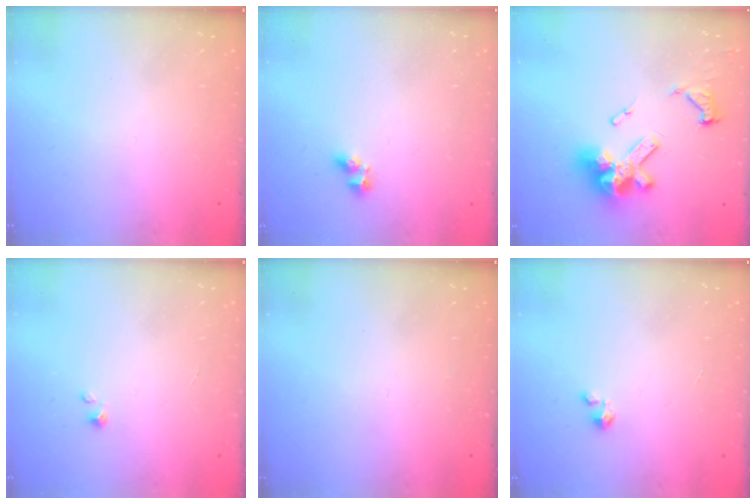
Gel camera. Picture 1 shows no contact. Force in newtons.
{"total": 5.0, "press": 5.0, "slide": 0.4}
{"total": 13.6, "press": 13.6, "slide": 0.6}
{"total": 0.7, "press": 0.7, "slide": 0.1}
{"total": 0.0}
{"total": 1.5, "press": 1.5, "slide": 0.1}